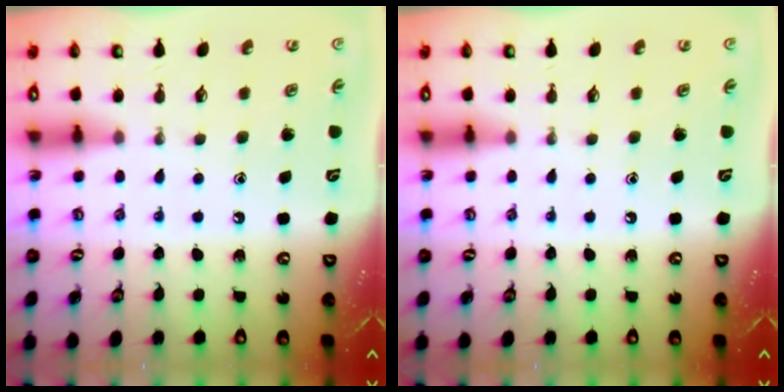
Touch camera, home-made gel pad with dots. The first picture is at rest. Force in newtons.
{"total": 0.0}